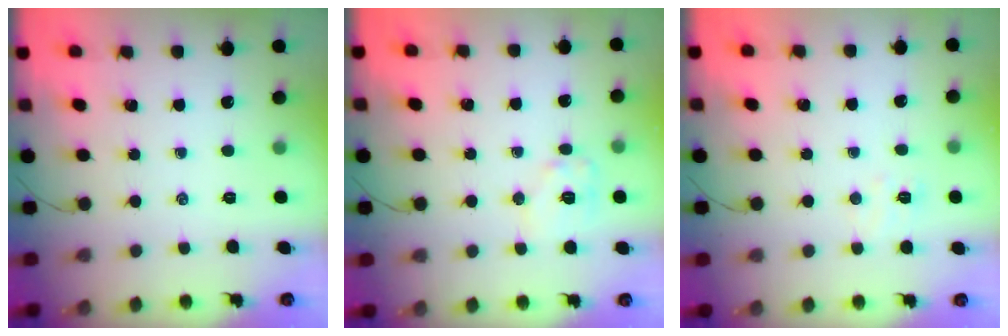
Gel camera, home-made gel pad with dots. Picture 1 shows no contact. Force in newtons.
{"total": 9.0, "press": 9.0, "slide": 0.5}
{"total": 4.0, "press": 3.9, "slide": 1.1}